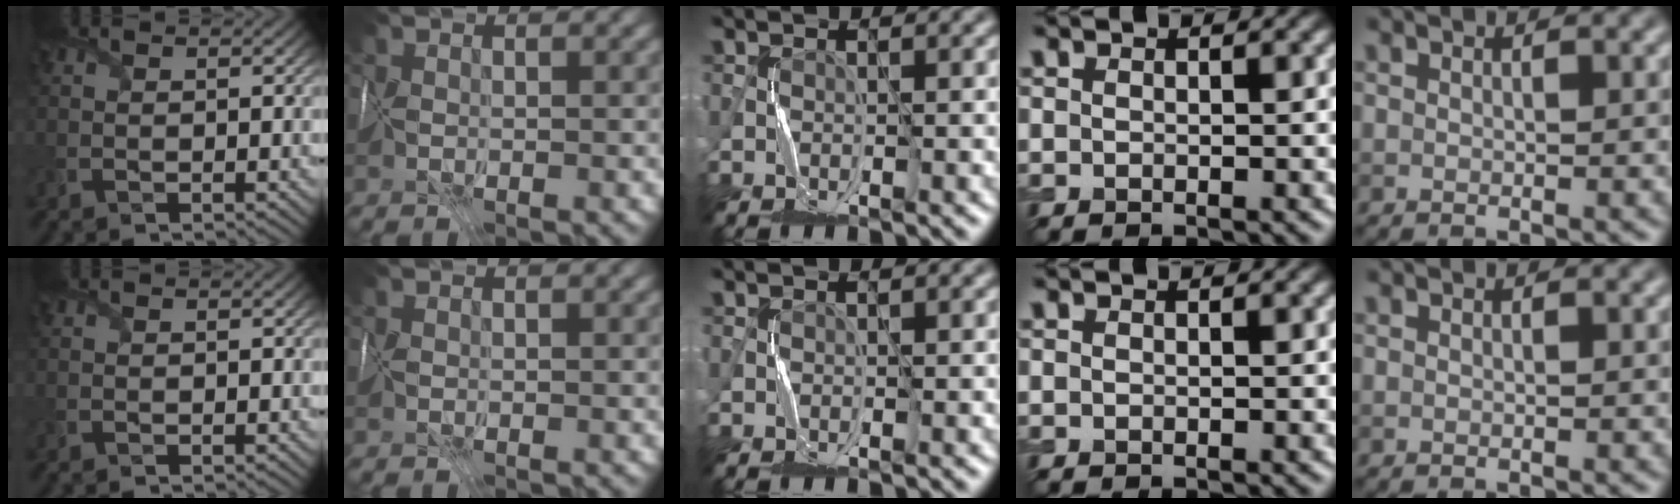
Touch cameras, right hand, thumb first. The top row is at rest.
{}